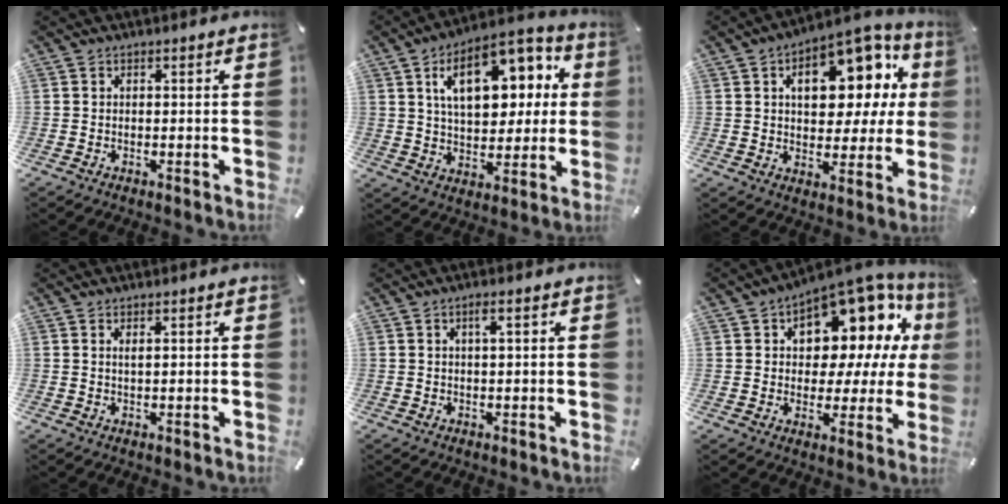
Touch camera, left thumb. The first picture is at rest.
{"total": 18.6, "force": [6.9, 10.6, 13.7], "torque": [-0.202, -0.012, 0.112]}
{"total": 17.4, "force": [6.3, 10.2, 12.6], "torque": [-0.167, -0.030, 0.105]}
{"total": 1.4, "force": [0.6, 0.2, 1.3], "torque": [-0.026, 0.000, 0.009]}
{"total": 2.5, "force": [0.8, 0.5, 2.4], "torque": [-0.047, 0.003, 0.012]}
{"total": 14.9, "force": [8.7, 8.9, 8.2], "torque": [-0.109, -0.085, 0.148]}